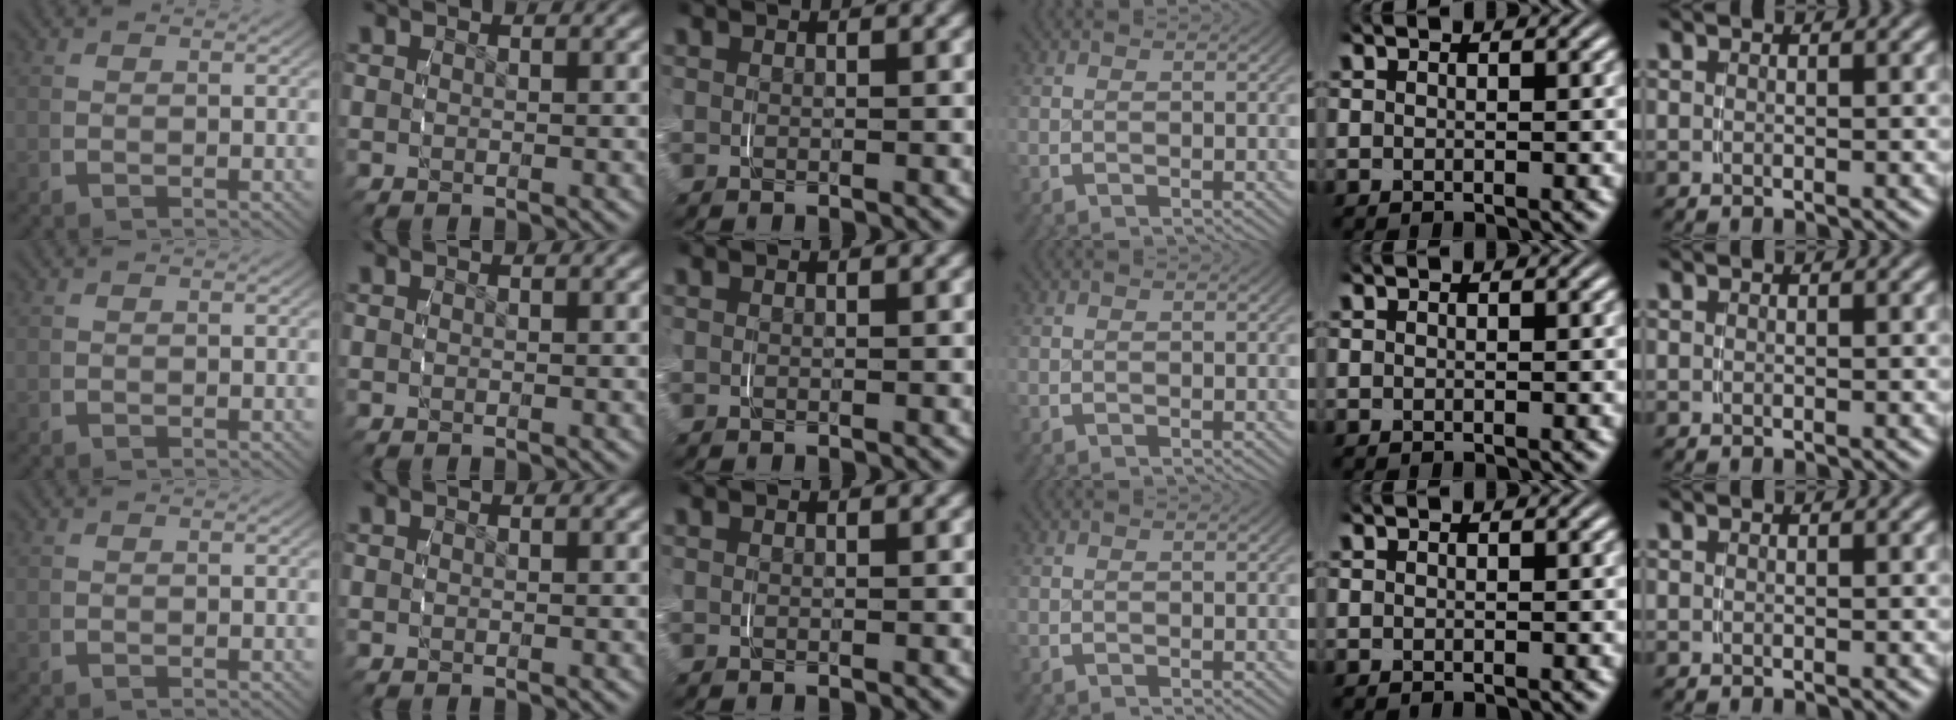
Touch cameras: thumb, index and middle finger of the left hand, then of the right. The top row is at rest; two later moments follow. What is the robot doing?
{"motion": "grasp_and_lifting", "object": "jewelry box"}